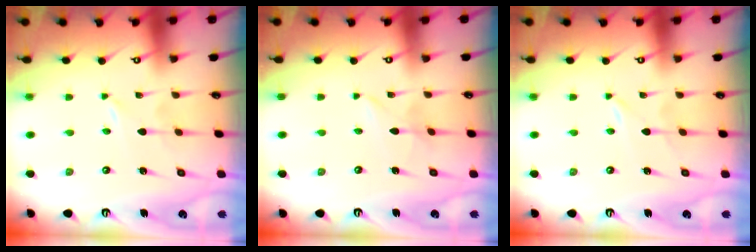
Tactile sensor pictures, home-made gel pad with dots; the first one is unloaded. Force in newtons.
{"total": 1.3, "press": 1.3, "slide": 0.1}
{"total": 0.0}